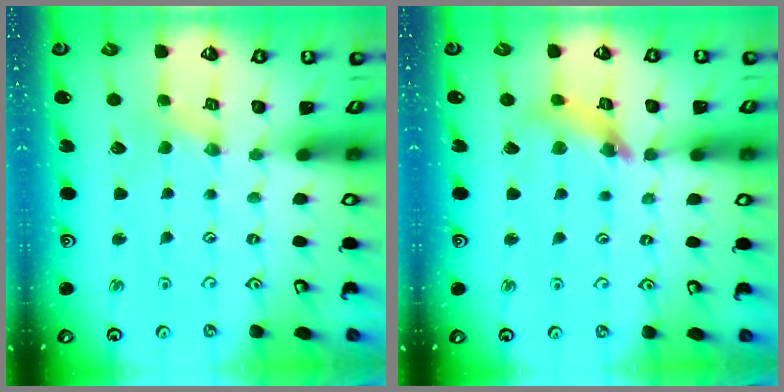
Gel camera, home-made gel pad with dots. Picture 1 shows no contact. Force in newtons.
{"total": 10.2, "press": 10.1, "slide": 1.2}